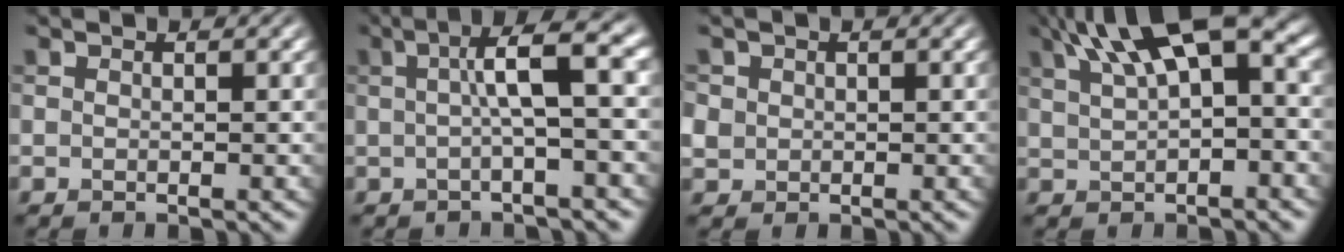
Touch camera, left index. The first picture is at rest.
{"total": 6.1, "force": [1.0, 1.2, 5.9], "torque": [-0.081, 0.022, 0.006]}
{"total": 1.7, "force": [0.3, 1.6, 0.4], "torque": [-0.007, -0.001, 0.006]}
{"total": 10.7, "force": [4.8, 4.1, 8.6], "torque": [-0.156, 0.024, 0.079]}